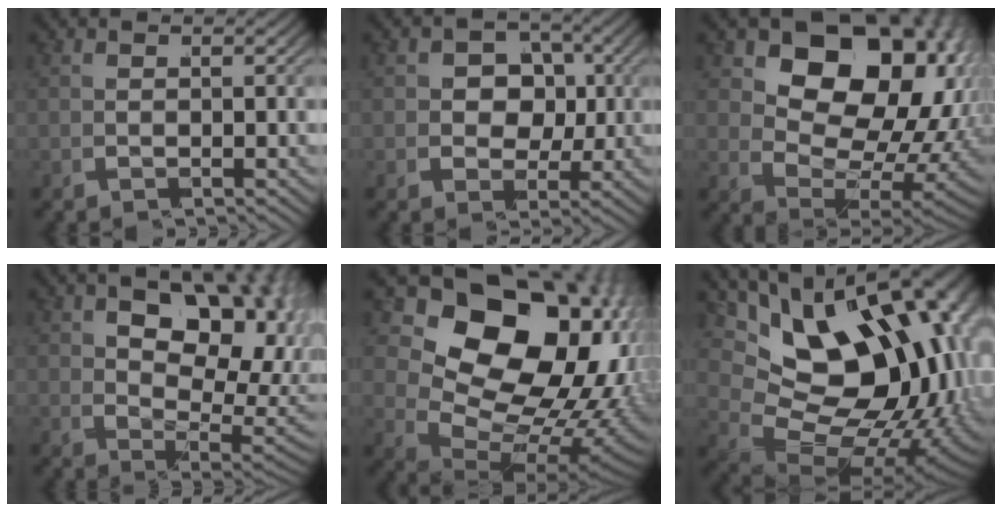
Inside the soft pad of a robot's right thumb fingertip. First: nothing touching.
{"total": 5.5, "force": [0.2, 4.5, 3.2], "torque": [-0.063, -0.024, 0.013]}
{"total": 18.2, "force": [2.5, 11.9, 13.5], "torque": [-0.236, -0.041, 0.059]}
{"total": 11.7, "force": [1.8, 7.4, 8.9], "torque": [-0.136, -0.032, 0.047]}
{"total": 24.2, "force": [0.6, 16.9, 17.4], "torque": [-0.316, -0.050, 0.029]}
{"total": 20.5, "force": [-0.1, 13.1, 15.8], "torque": [-0.284, -0.045, 0.022]}